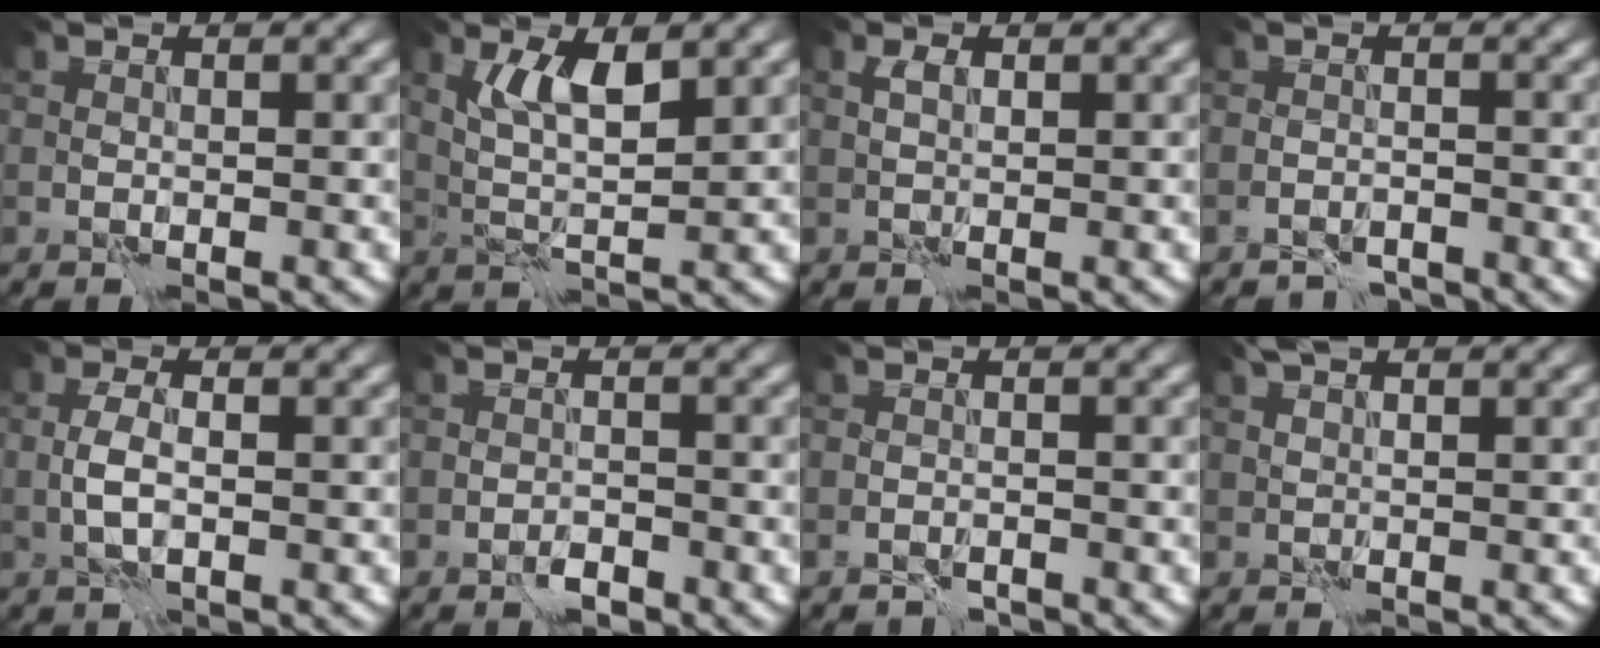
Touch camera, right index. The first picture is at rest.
{"total": 3.6, "force": [1.8, 0.8, 3.0], "torque": [-0.063, -0.003, 0.036]}
{"total": 1.0, "force": [0.6, 0.5, 0.7], "torque": [-0.012, 0.002, 0.011]}
{"total": 2.0, "force": [-2.0, 0.3, 0.0], "torque": [0.007, 0.001, -0.038]}
{"total": 1.8, "force": [-0.3, 0.5, 1.7], "torque": [-0.037, 0.002, -0.010]}
{"total": 1.4, "force": [-1.2, 0.4, 0.5], "torque": [-0.004, 0.003, -0.022]}
{"total": 1.2, "force": [-1.1, 0.3, 0.1], "torque": [0.000, 0.002, -0.022]}
{"total": 1.6, "force": [1.4, 0.1, 0.9], "torque": [-0.017, 0.005, 0.022]}